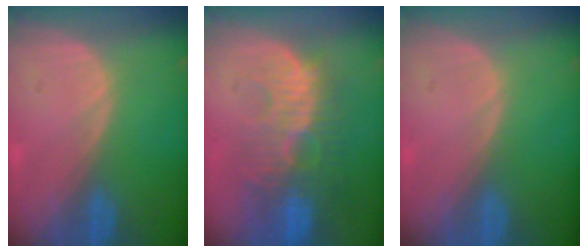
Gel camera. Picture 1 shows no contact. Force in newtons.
{"total": 11.0, "press": 9.7, "slide": 5.1}
{"total": 0.0}